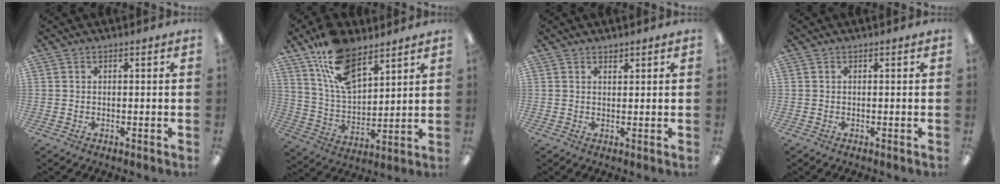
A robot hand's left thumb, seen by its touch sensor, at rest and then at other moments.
{"total": 15.6, "force": [10.1, 7.4, 9.3], "torque": [-0.177, -0.037, 0.186]}
{"total": 1.2, "force": [1.1, 0.4, 0.2], "torque": [0.003, -0.005, 0.021]}
{"total": 0.0}